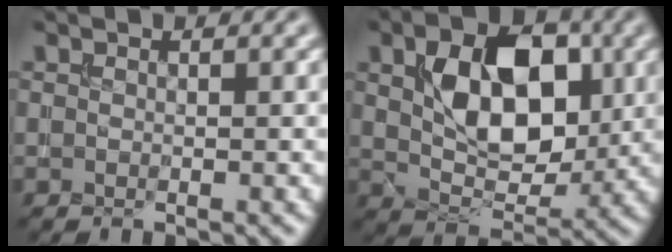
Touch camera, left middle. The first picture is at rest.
{"total": 8.6, "force": [1.9, 5.3, 6.5], "torque": [-0.110, -0.005, 0.034]}